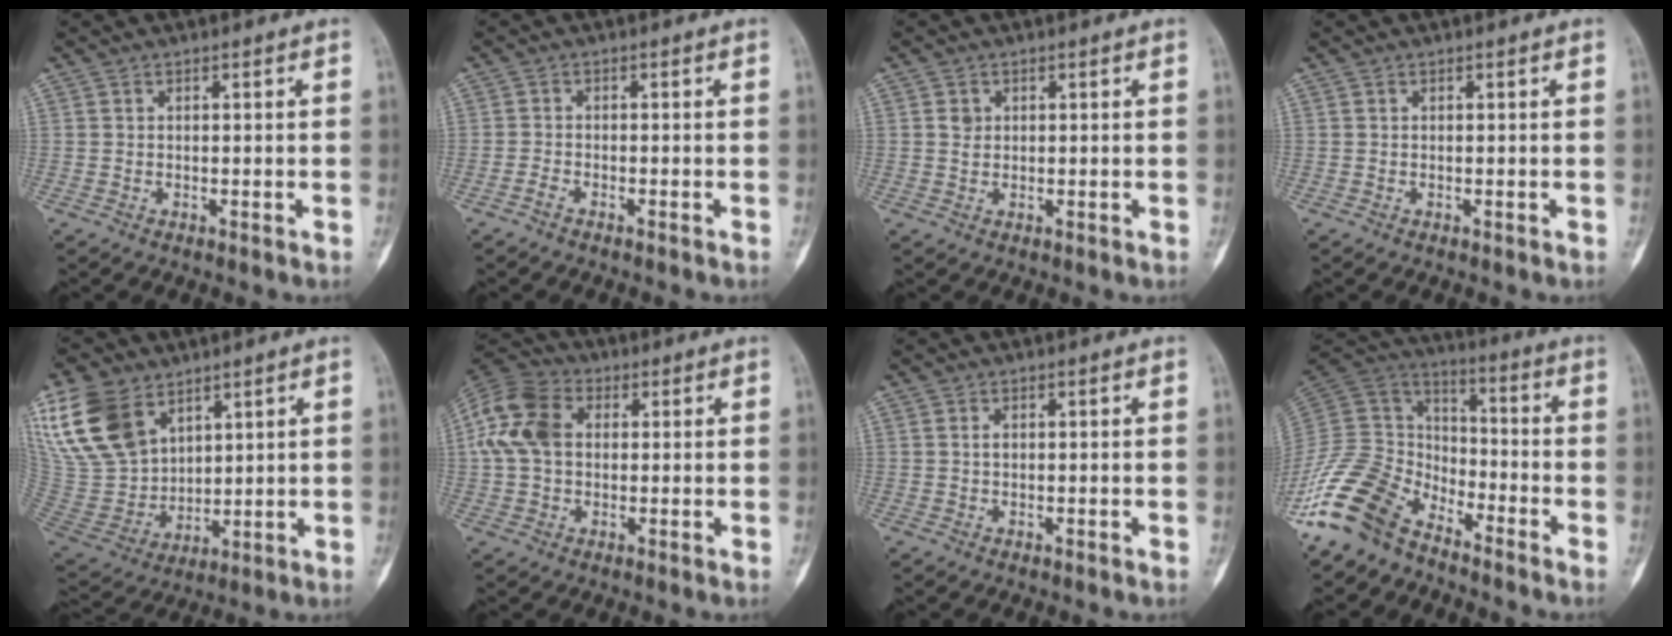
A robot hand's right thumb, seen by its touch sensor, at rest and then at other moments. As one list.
[{"total": 1.2, "force": [-1.0, 0.2, 0.6], "torque": [-0.016, 0.006, -0.023]}, {"total": 1.9, "force": [0.6, 1.6, 0.8], "torque": [-0.007, -0.002, 0.012]}, {"total": 0.0}, {"total": 18.8, "force": [9.9, 12.2, 10.3], "torque": [-0.197, -0.034, 0.204]}, {"total": 11.7, "force": [1.6, 8.5, 7.8], "torque": [-0.156, 0.025, 0.022]}, {"total": 0.9, "force": [0.2, 0.6, 0.7], "torque": [-0.008, 0.003, 0.006]}, {"total": 16.4, "force": [-11.9, 8.8, 7.2], "torque": [-0.132, 0.081, -0.240]}]